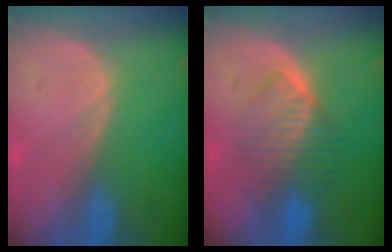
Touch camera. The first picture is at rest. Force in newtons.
{"total": 6.7, "press": 6.7, "slide": 0.5}